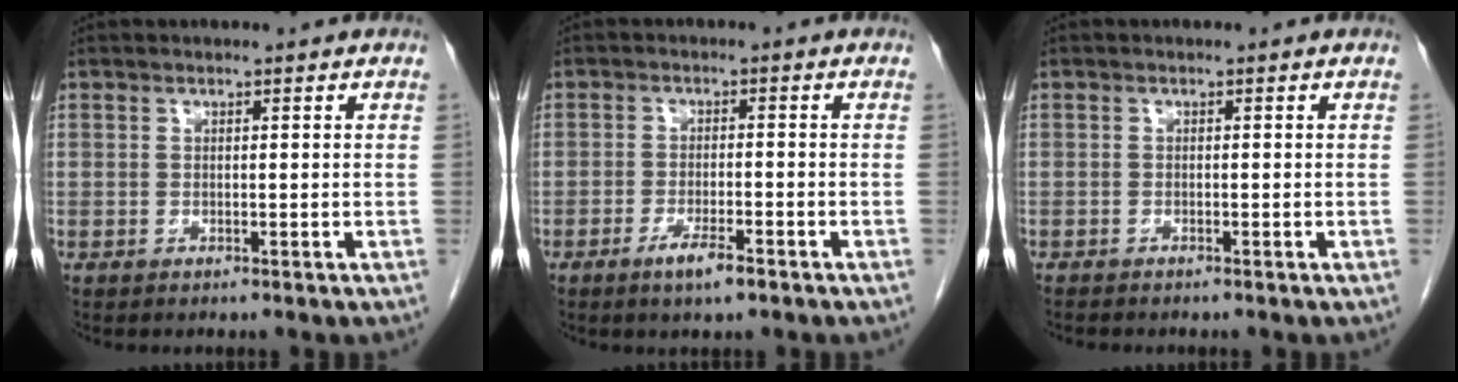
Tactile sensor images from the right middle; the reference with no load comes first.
{"total": 3.9, "force": [-2.5, 0.6, 3.0], "torque": [-0.056, -0.004, -0.042]}
{"total": 1.0, "force": [-1.0, 0.2, 0.2], "torque": [-0.007, -0.002, -0.016]}